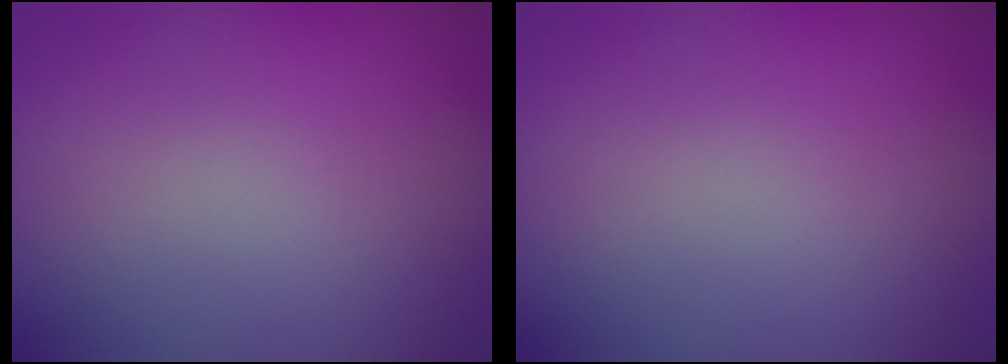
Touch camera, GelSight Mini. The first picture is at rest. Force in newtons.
{"total": 0.0}